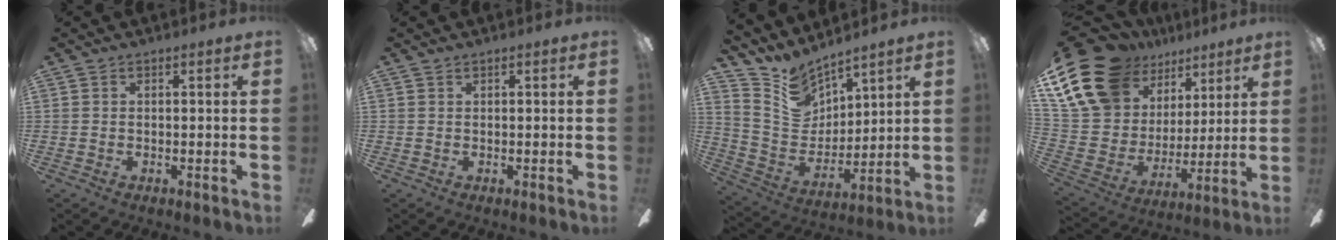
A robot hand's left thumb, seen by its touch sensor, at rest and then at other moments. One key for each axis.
{"total": 0.0}
{"total": 10.8, "fx": 9.4, "fy": 4.8, "fz": 2.0, "tx": -0.076, "ty": -0.077, "tz": 0.184}
{"total": 20.9, "fx": 13.6, "fy": 12.6, "fz": 9.6, "tx": -0.230, "ty": -0.075, "tz": 0.261}